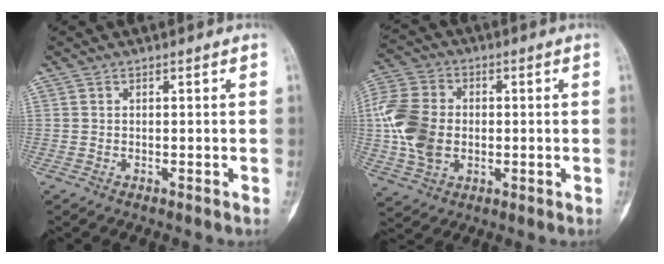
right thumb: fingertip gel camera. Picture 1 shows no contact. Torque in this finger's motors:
{"motor_torque": [1.00, 1.10, 0.87, -0.83, 0.40]}